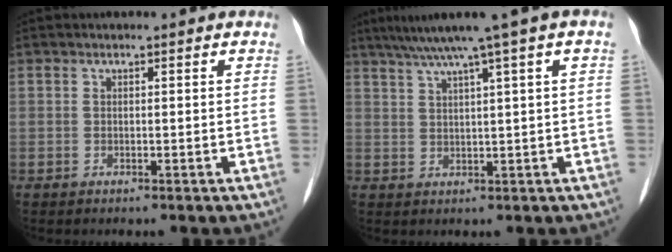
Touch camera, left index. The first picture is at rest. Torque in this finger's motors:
{"motor_torque": [-0.98, -0.87, -0.40, 0.00]}